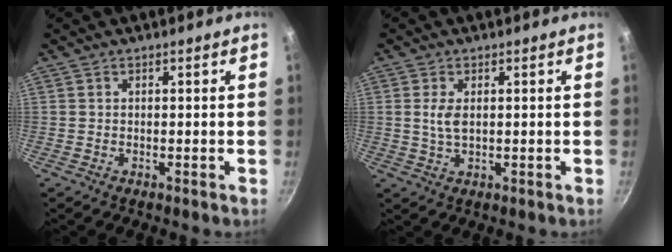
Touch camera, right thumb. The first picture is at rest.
{"total": 3.6, "force": [0.7, 1.9, 3.0], "torque": [-0.057, -0.003, 0.014]}